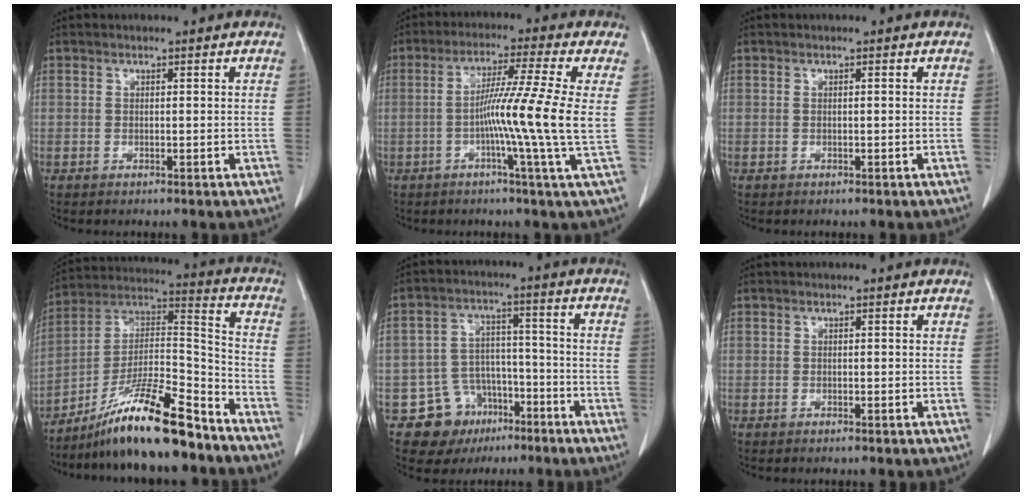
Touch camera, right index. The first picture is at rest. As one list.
[{"total": 11.8, "force": [-0.9, -2.4, 11.5], "torque": [-0.197, -0.004, -0.025]}, {"total": 0.0}, {"total": 17.5, "force": [-13.3, 2.0, 11.3], "torque": [-0.201, 0.010, -0.232]}, {"total": 8.9, "force": [-5.0, 7.2, 1.8], "torque": [-0.022, 0.029, -0.070]}, {"total": 0.0}]